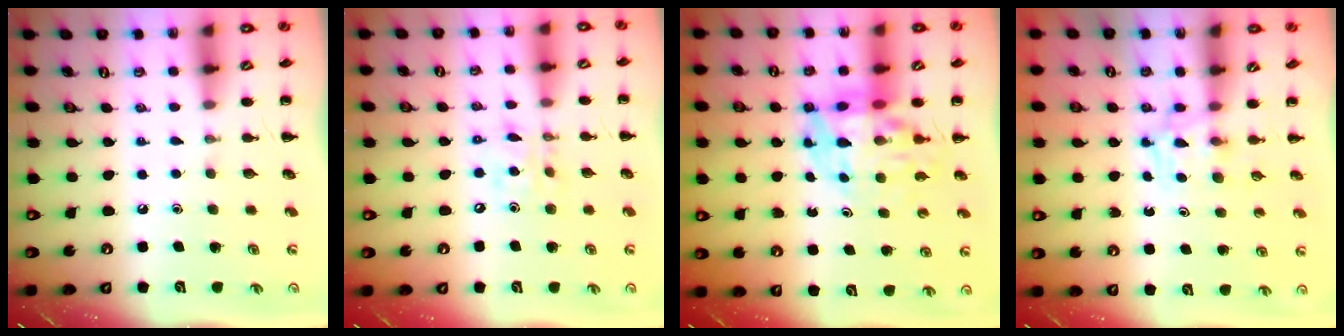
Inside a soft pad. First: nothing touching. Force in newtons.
{"total": 9.1, "press": 8.9, "slide": 1.9}
{"total": 12.3, "press": 11.9, "slide": 3.2}
{"total": 3.2, "press": 2.9, "slide": 1.2}